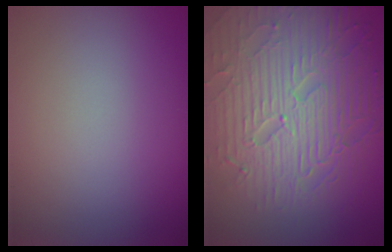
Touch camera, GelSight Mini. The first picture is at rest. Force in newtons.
{"total": 9.2, "press": 6.3, "slide": 6.7}